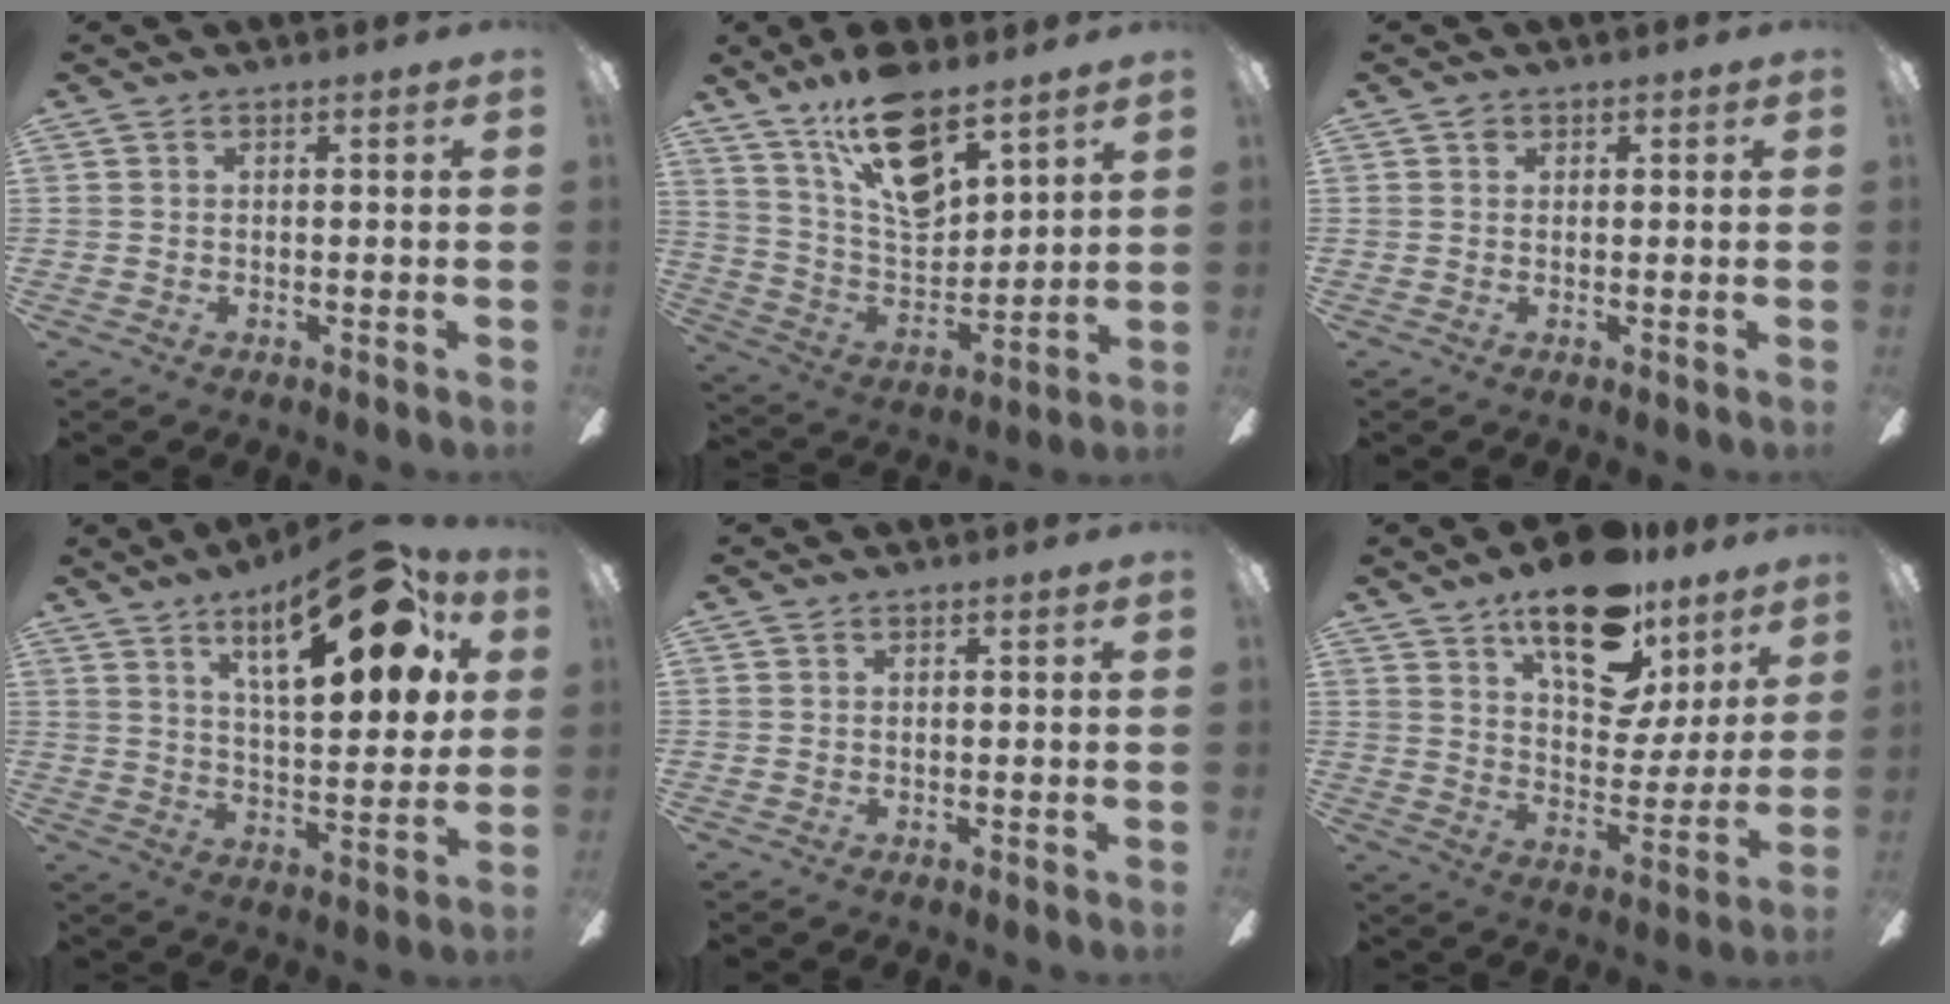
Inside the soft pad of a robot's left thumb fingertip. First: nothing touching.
{"total": 17.4, "force": [12.0, 7.4, 10.2], "torque": [-0.189, -0.063, 0.216]}
{"total": 1.2, "force": [0.5, 0.9, 0.6], "torque": [-0.014, 0.005, 0.009]}
{"total": 23.5, "force": [12.0, 8.7, 18.2], "torque": [-0.262, -0.054, 0.183]}
{"total": 0.0}
{"total": 20.0, "force": [13.4, 9.2, 11.7], "torque": [-0.175, -0.076, 0.228]}